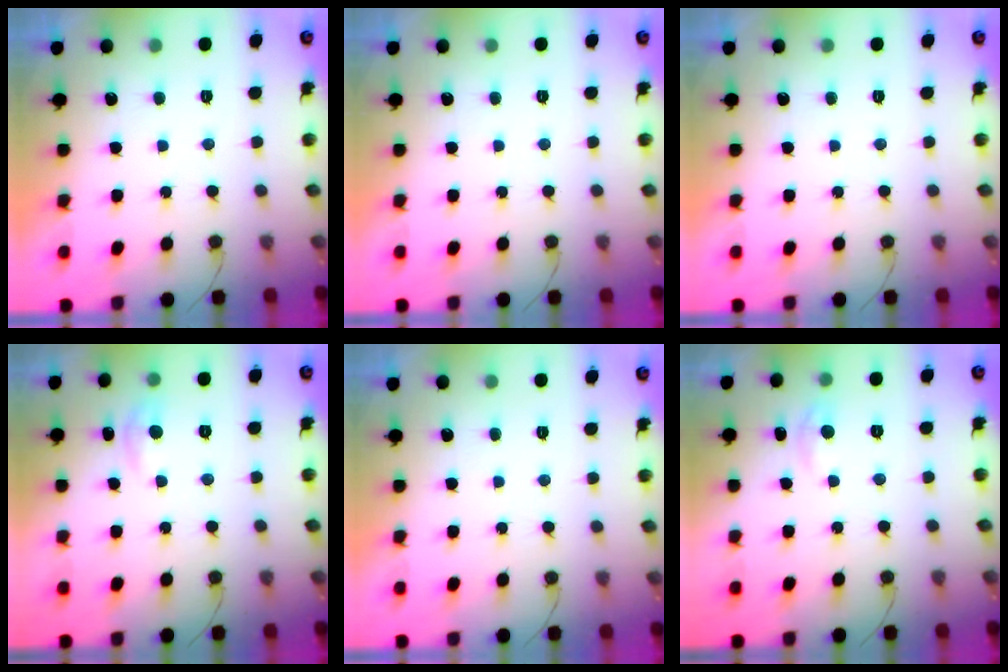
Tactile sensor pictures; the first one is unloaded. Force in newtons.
{"total": 0.0}
{"total": 0.0}
{"total": 5.0, "press": 5.0, "slide": 0.5}
{"total": 0.0}
{"total": 3.0, "press": 3.0, "slide": 0.4}